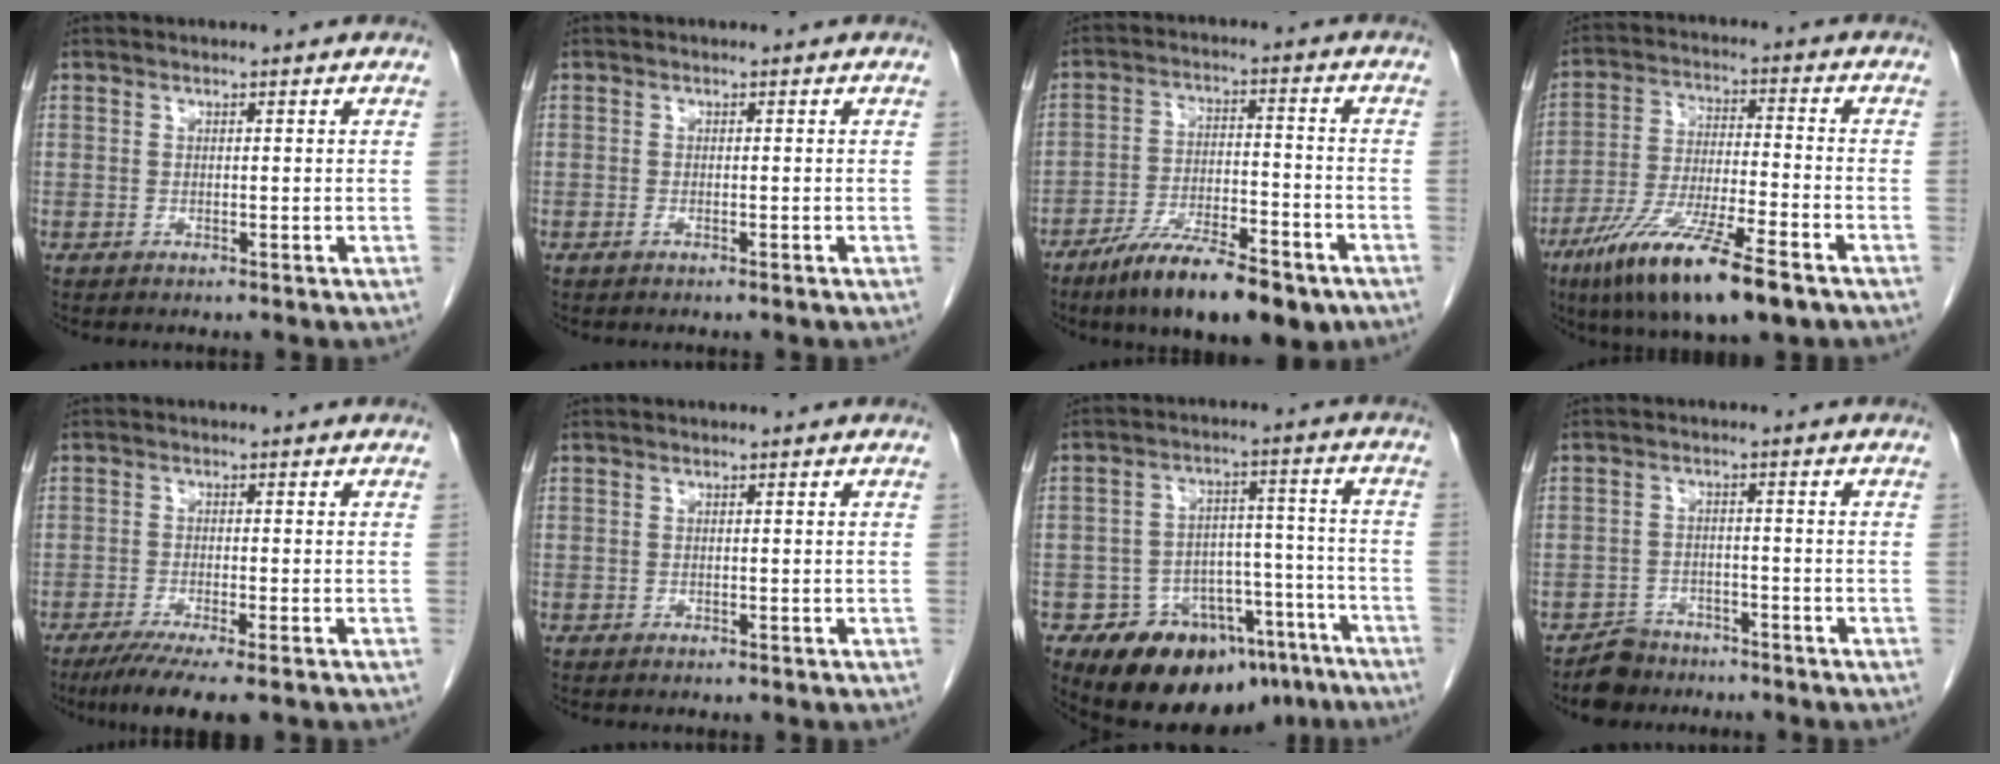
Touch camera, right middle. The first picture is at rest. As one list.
[{"total": 0.8, "force": [-0.5, 0.0, 0.6], "torque": [-0.013, -0.002, -0.009]}, {"total": 14.2, "force": [-9.8, 3.7, 9.7], "torque": [-0.156, -0.010, -0.162]}, {"total": 16.3, "force": [-10.1, 2.2, 12.6], "torque": [-0.233, -0.038, -0.176]}, {"total": 7.2, "force": [-5.2, 0.4, 5.0], "torque": [-0.079, -0.019, -0.081]}, {"total": 0.0}, {"total": 16.0, "force": [-11.9, 8.6, 6.6], "torque": [-0.077, 0.052, -0.164]}, {"total": 4.3, "force": [-3.5, 2.4, 0.0], "torque": [-0.005, 0.005, -0.059]}]